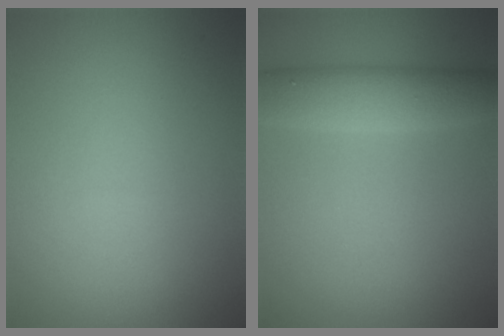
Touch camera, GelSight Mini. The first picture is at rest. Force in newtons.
{"total": 4.5, "press": 4.5, "slide": 0.3}